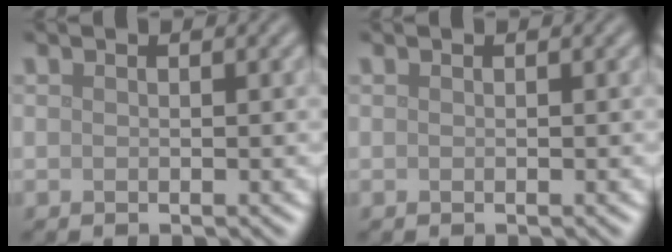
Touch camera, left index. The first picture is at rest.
{"total": 0.0}